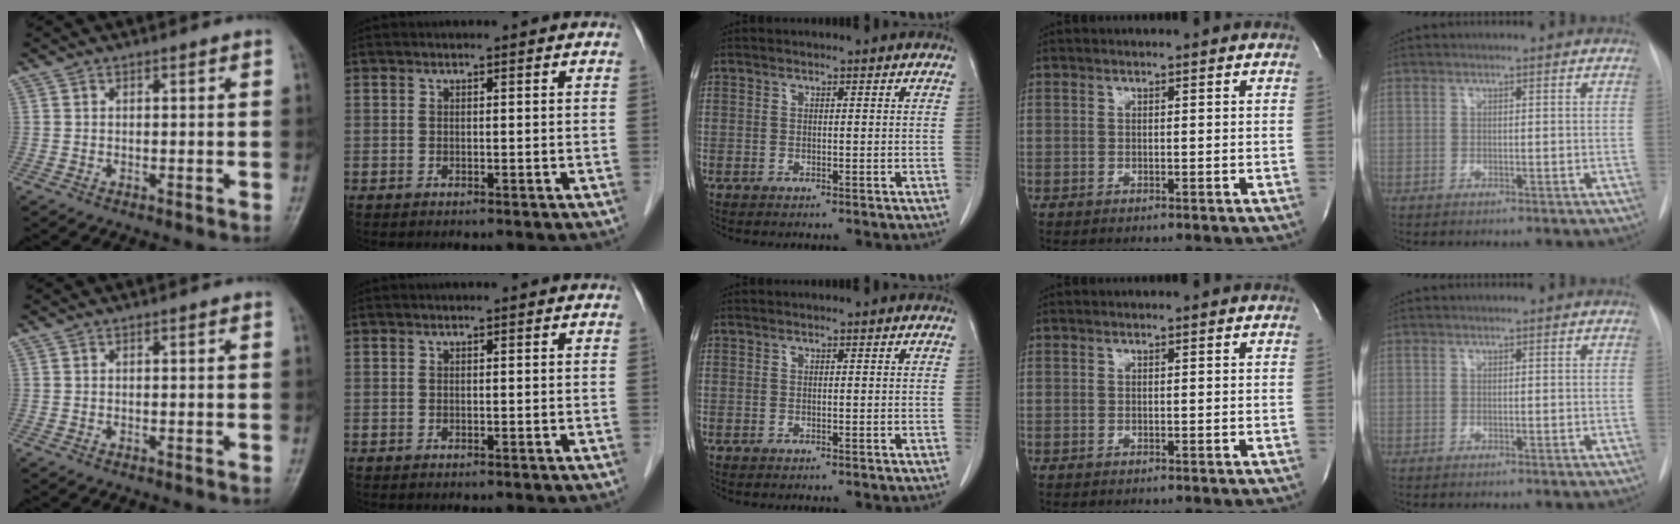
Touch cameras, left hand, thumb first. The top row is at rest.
{}